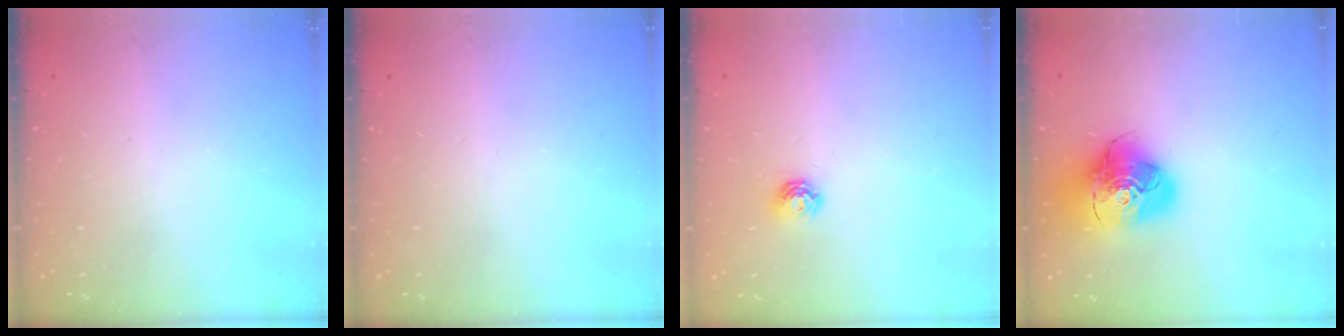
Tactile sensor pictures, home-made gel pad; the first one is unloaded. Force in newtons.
{"total": 0.0}
{"total": 5.1, "press": 5.1, "slide": 0.5}
{"total": 20.1, "press": 20.0, "slide": 2.6}